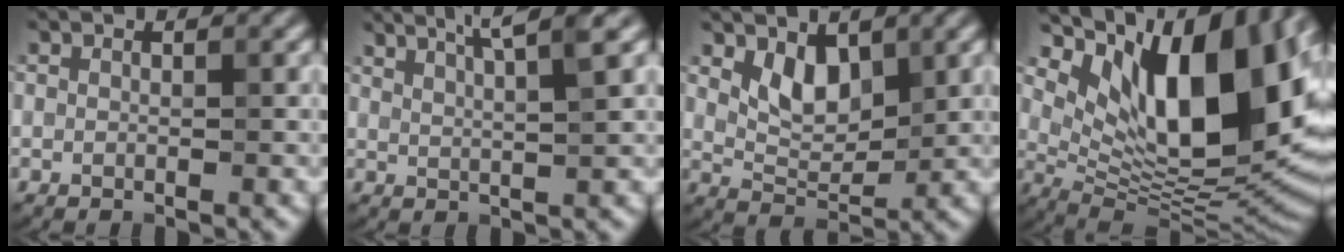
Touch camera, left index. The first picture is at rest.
{"total": 5.9, "force": [4.1, 1.3, 4.0], "torque": [-0.044, 0.027, 0.038]}
{"total": 3.5, "force": [1.7, 2.0, 2.3], "torque": [-0.042, -0.010, 0.033]}
{"total": 15.6, "force": [5.7, 7.3, 12.6], "torque": [-0.167, -0.005, 0.104]}